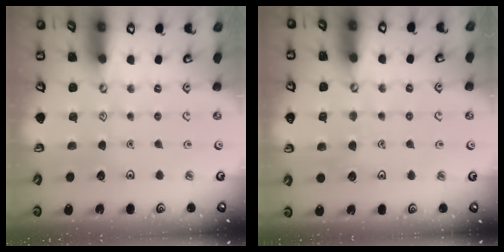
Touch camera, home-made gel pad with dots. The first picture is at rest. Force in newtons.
{"total": 3.9, "press": 3.9, "slide": 0.3}